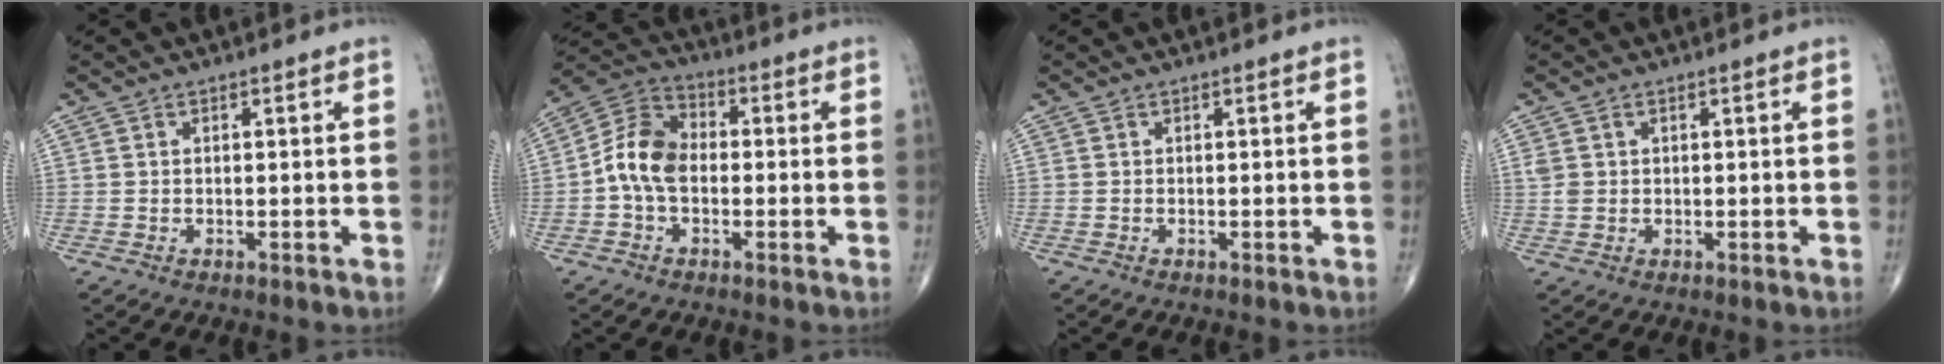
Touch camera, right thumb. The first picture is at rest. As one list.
[{"total": 9.0, "force": [-1.2, 6.1, 6.6], "torque": [-0.116, 0.030, -0.038]}, {"total": 0.0}, {"total": 2.2, "force": [0.6, 1.7, 1.2], "torque": [-0.026, 0.003, 0.018]}]